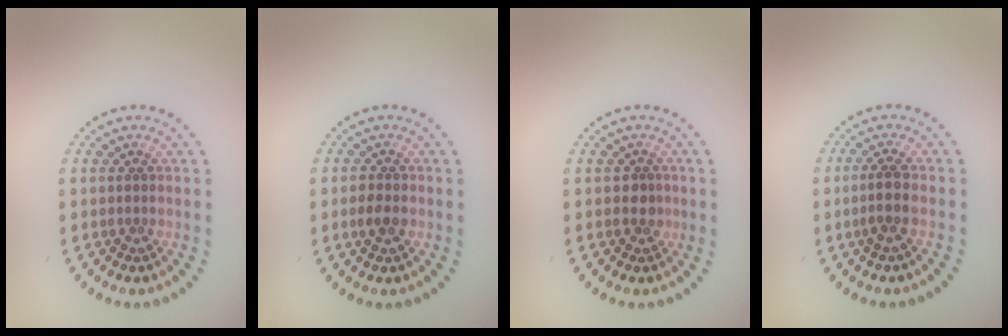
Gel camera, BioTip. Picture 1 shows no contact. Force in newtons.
{"total": 1.7, "press": 1.7, "slide": 0.2}
{"total": 1.5, "press": 1.2, "slide": 0.8}
{"total": 1.9, "press": 1.4, "slide": 1.3}